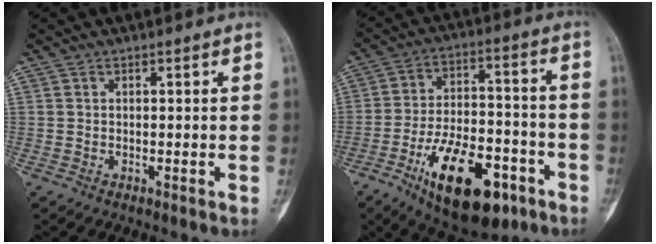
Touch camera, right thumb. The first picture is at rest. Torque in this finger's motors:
{"motor_torque": [0.39, 0.44, 1.65, -0.83, 0.13]}